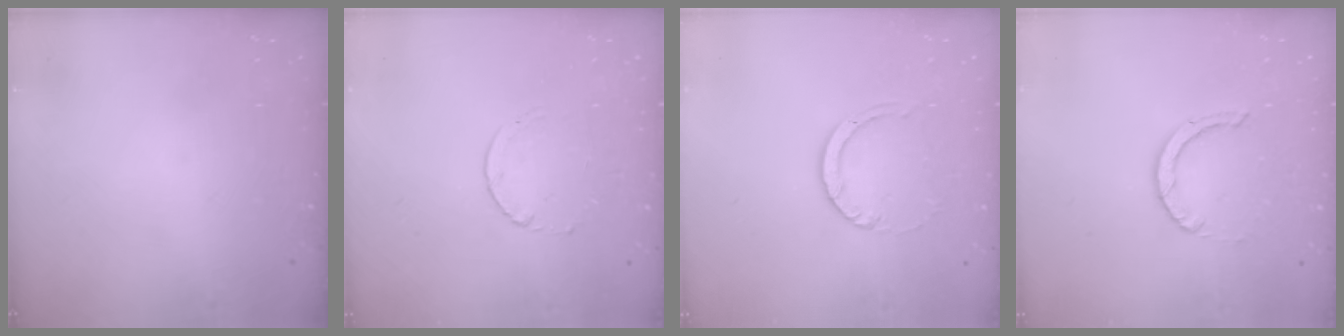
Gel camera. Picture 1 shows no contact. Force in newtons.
{"total": 1.7, "press": 1.7, "slide": 0.2}
{"total": 3.9, "press": 3.9, "slide": 0.4}
{"total": 0.9, "press": 0.9, "slide": 0.1}